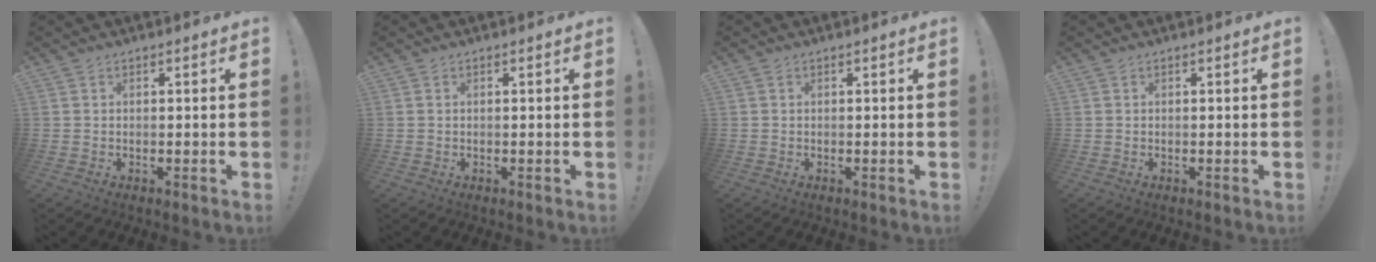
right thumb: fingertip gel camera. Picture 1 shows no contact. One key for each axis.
{"total": 0.0}
{"total": 0.0}
{"total": 0.0}